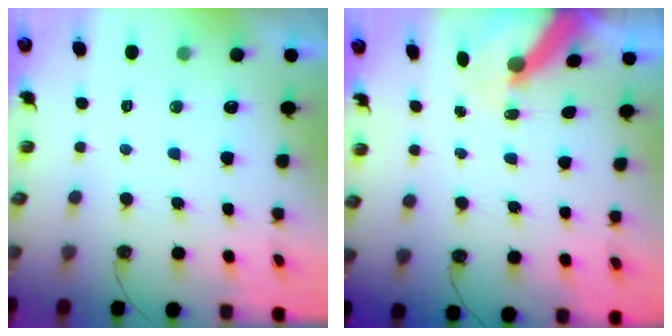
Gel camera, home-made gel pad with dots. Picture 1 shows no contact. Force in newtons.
{"total": 8.0, "press": 8.0, "slide": 0.8}